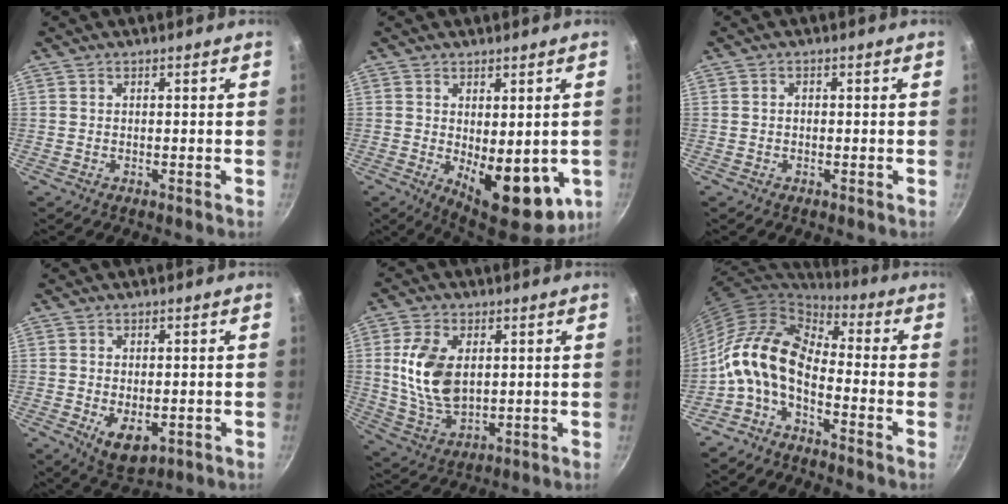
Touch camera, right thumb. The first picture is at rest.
{"total": 14.3, "force": [-2.4, 6.6, 12.5], "torque": [-0.142, -0.022, -0.016]}
{"total": 0.8, "force": [-0.3, 0.6, 0.4], "torque": [-0.006, 0.004, -0.005]}
{"total": 6.6, "force": [-1.4, 3.8, 5.2], "torque": [-0.076, -0.013, -0.010]}
{"total": 12.7, "force": [2.0, 7.8, 9.7], "torque": [-0.173, -0.017, 0.045]}
{"total": 13.1, "force": [-3.4, 7.2, 10.3], "torque": [-0.189, 0.041, -0.083]}